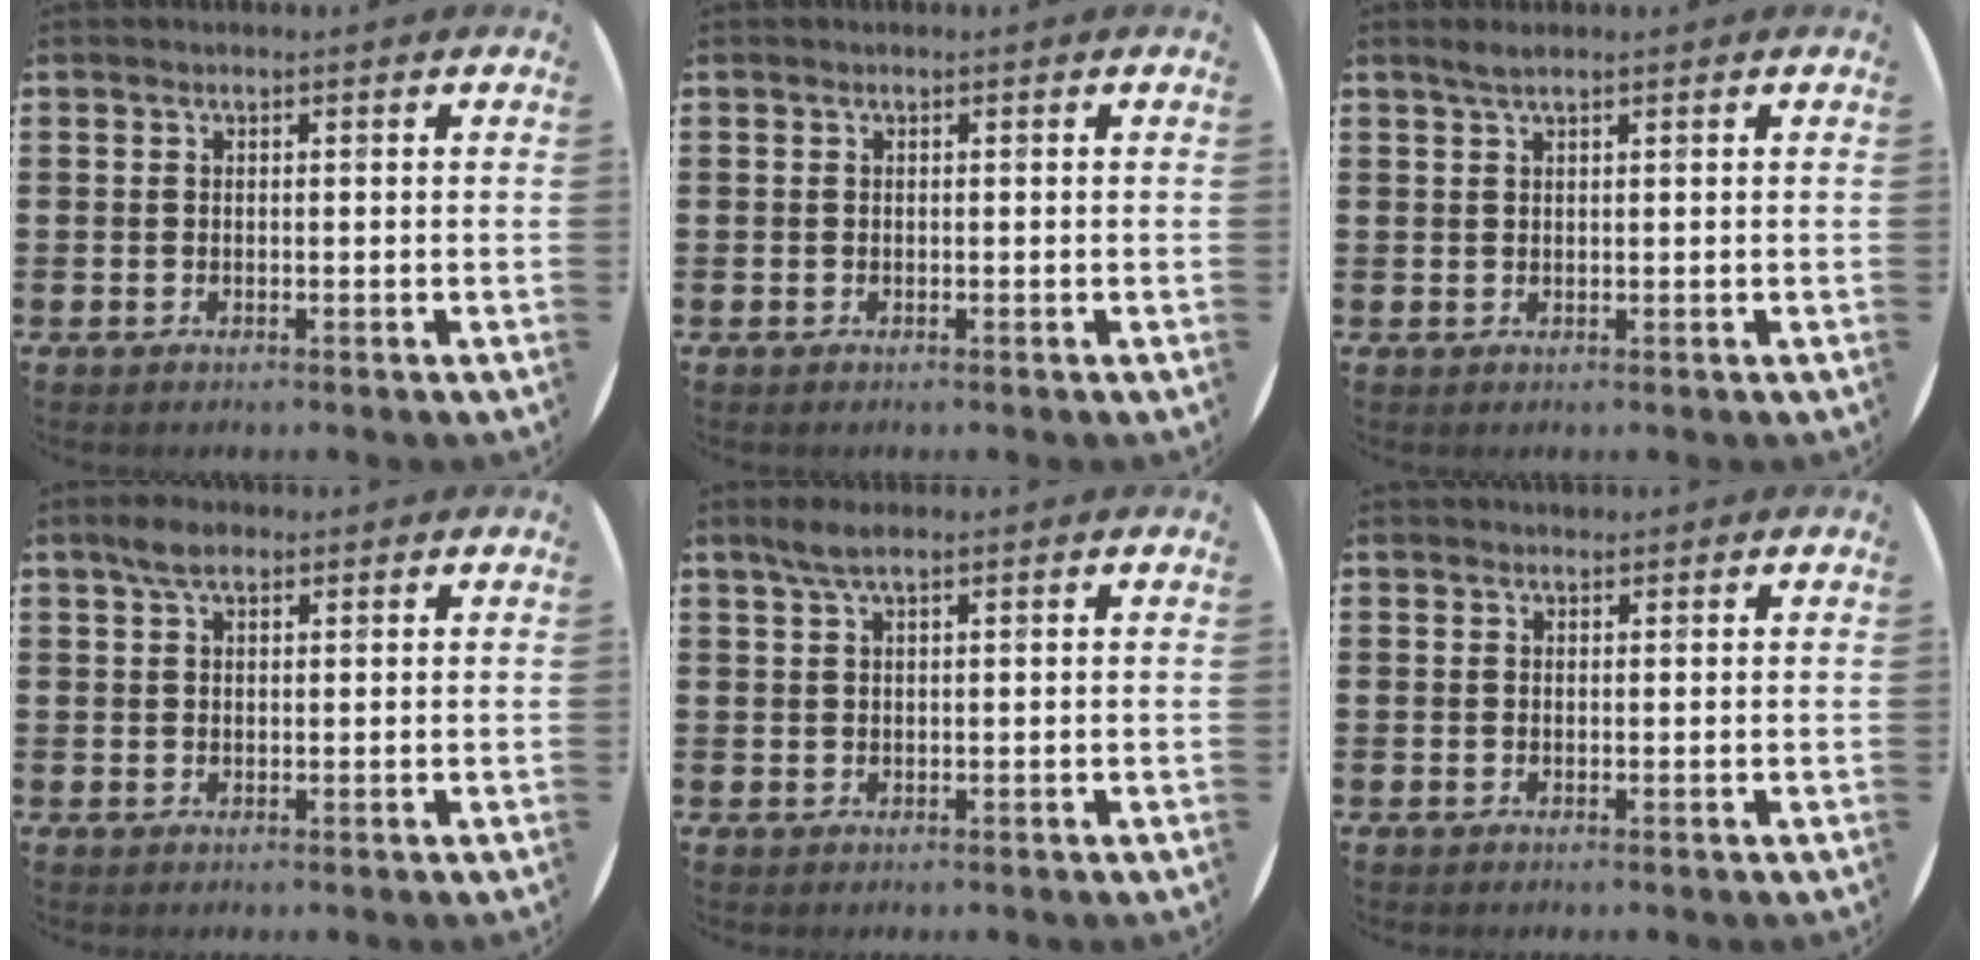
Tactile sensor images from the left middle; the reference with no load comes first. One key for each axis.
{"total": 0.0}
{"total": 1.4, "fx": 1.1, "fy": 0.1, "fz": 0.9, "tx": -0.018, "ty": 0.002, "tz": 0.019}
{"total": 3.3, "fx": 2.2, "fy": 1.5, "fz": 1.9, "tx": -0.025, "ty": 0.001, "tz": 0.037}
{"total": 2.5, "fx": 1.7, "fy": 0.4, "fz": 1.8, "tx": -0.037, "ty": 0.005, "tz": 0.030}
{"total": 0.5, "fx": 0.5, "fy": 0.2, "fz": -0.1, "tx": 0.002, "ty": 0.004, "tz": 0.009}